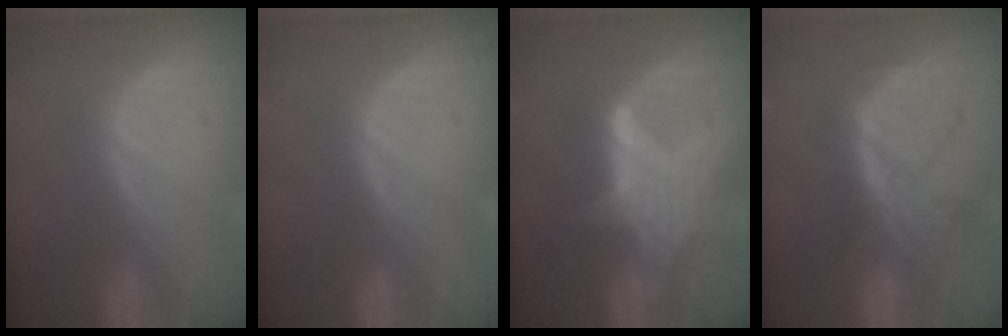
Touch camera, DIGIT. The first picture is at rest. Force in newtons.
{"total": 0.0}
{"total": 6.2, "press": 6.1, "slide": 1.3}
{"total": 8.1, "press": 7.0, "slide": 4.1}